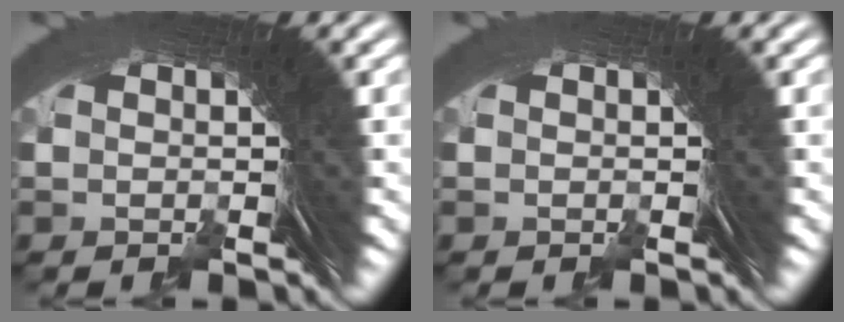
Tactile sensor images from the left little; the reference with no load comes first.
{"total": 0.0}